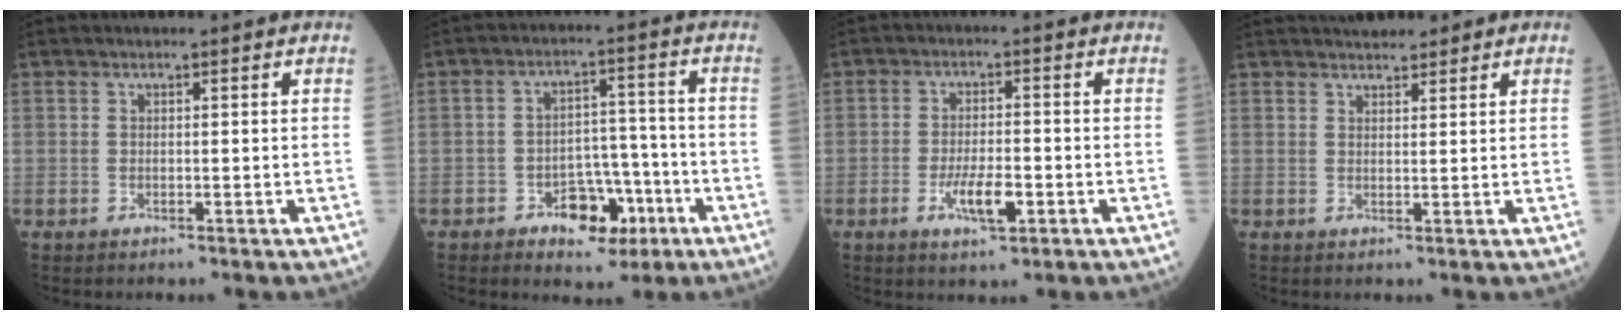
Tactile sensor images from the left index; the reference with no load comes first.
{"total": 7.5, "force": [-3.9, 4.5, 4.6], "torque": [-0.064, 0.020, -0.057]}
{"total": 5.0, "force": [-1.9, 1.3, 4.4], "torque": [-0.085, -0.002, -0.032]}
{"total": 5.1, "force": [4.5, 1.5, 1.8], "torque": [-0.018, 0.024, 0.064]}